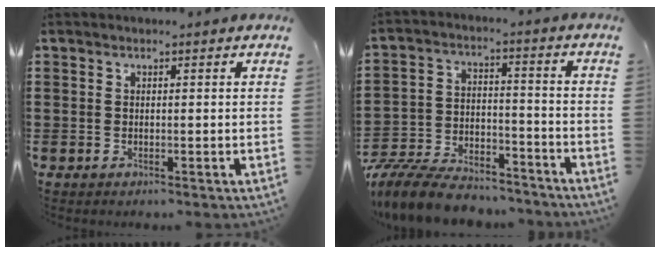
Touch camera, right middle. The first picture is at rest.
{"total": 9.8, "force": [-9.2, 2.0, 2.8], "torque": [-0.058, 0.023, -0.180]}